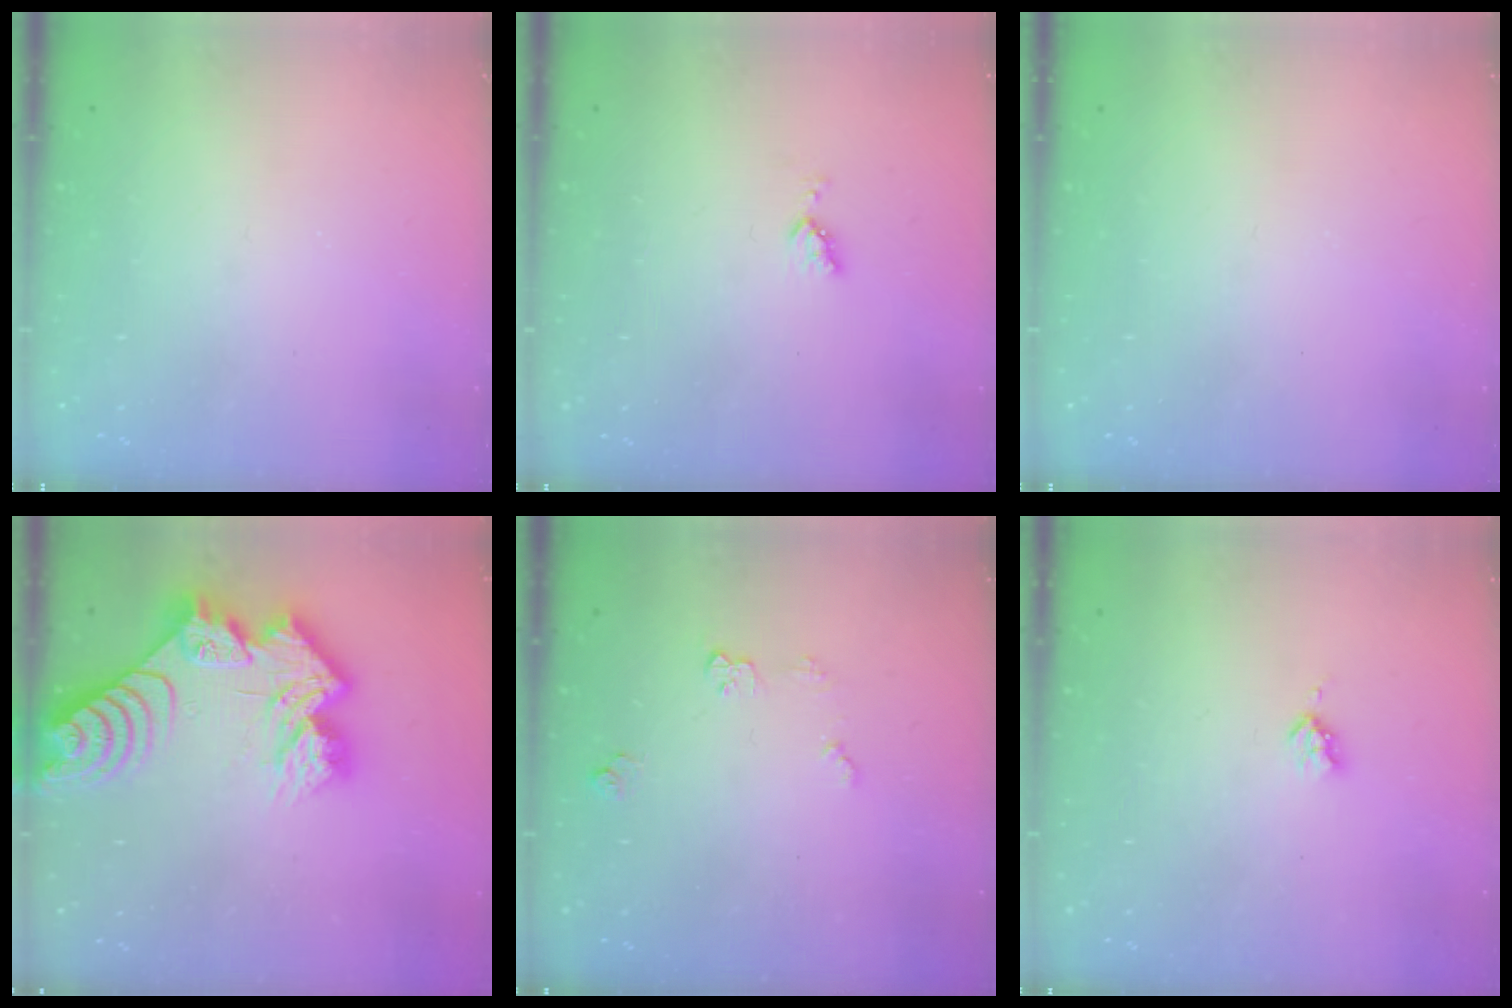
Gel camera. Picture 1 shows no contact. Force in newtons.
{"total": 3.5, "press": 3.4, "slide": 0.9}
{"total": 0.0}
{"total": 17.3, "press": 17.2, "slide": 1.7}
{"total": 5.9, "press": 5.8, "slide": 0.6}
{"total": 2.7, "press": 2.6, "slide": 0.5}